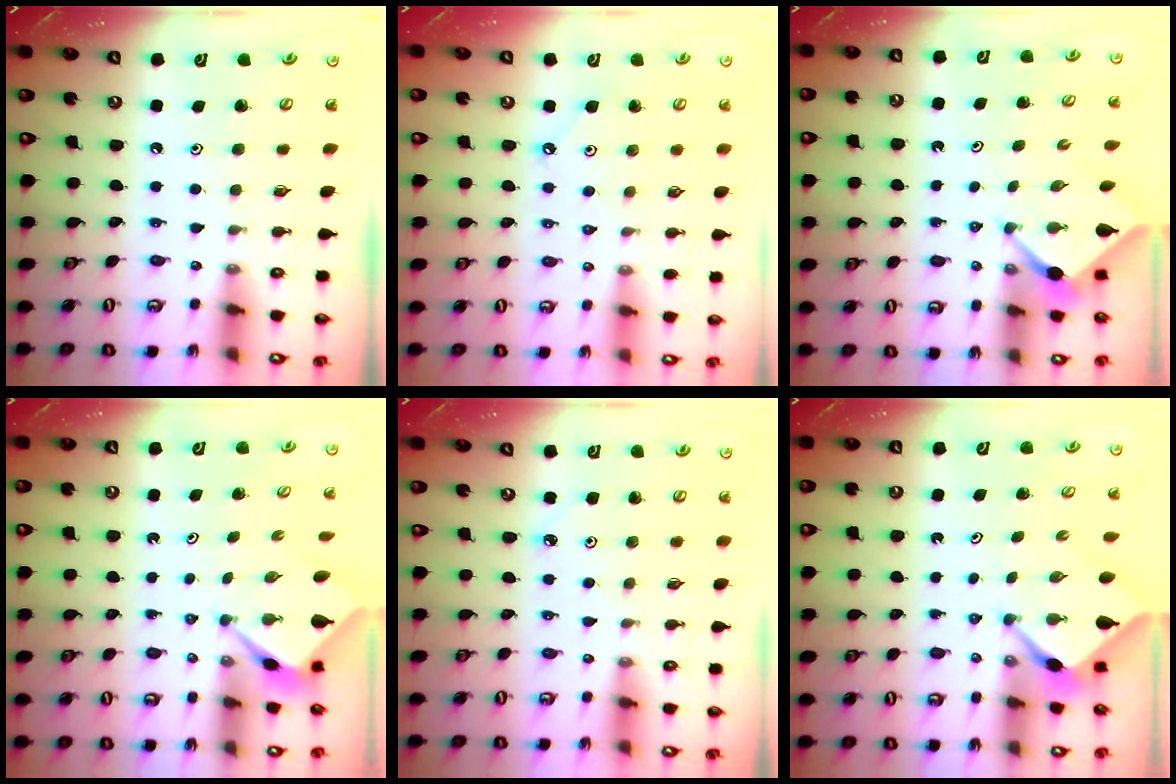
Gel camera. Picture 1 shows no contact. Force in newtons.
{"total": 3.0, "press": 3.0, "slide": 0.5}
{"total": 2.5, "press": 2.5, "slide": 0.3}
{"total": 2.7, "press": 2.7, "slide": 0.0}
{"total": 2.2, "press": 2.2, "slide": 0.2}
{"total": 2.2, "press": 2.2, "slide": 0.1}